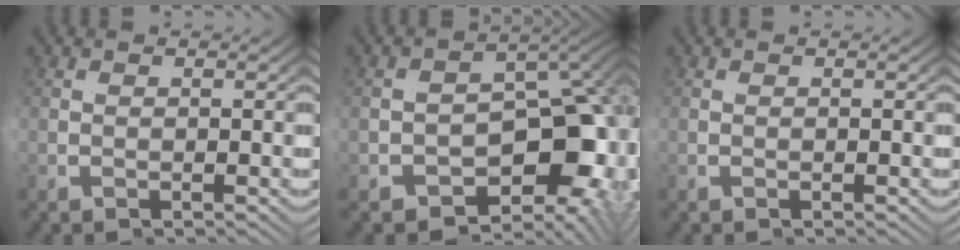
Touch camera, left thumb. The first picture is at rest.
{"total": 11.5, "force": [-1.8, 6.9, 9.0], "torque": [-0.127, -0.019, -0.013]}
{"total": 0.0}